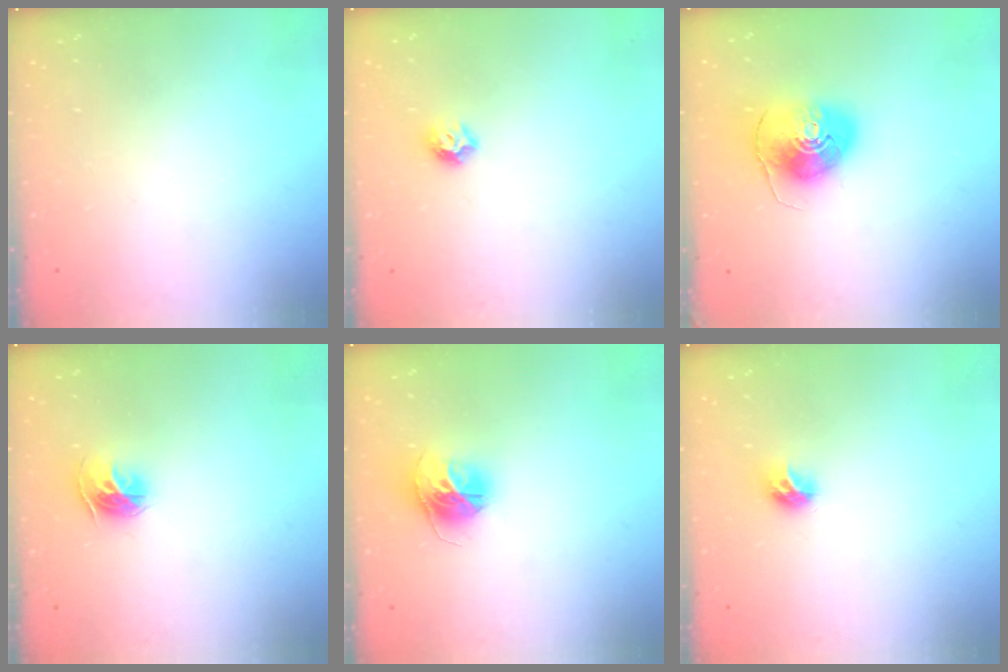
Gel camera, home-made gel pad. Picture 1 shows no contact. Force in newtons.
{"total": 6.0, "press": 5.9, "slide": 0.8}
{"total": 10.0, "press": 9.9, "slide": 1.4}
{"total": 9.2, "press": 9.1, "slide": 0.9}
{"total": 12.0, "press": 12.0, "slide": 1.2}
{"total": 7.5, "press": 7.4, "slide": 0.7}